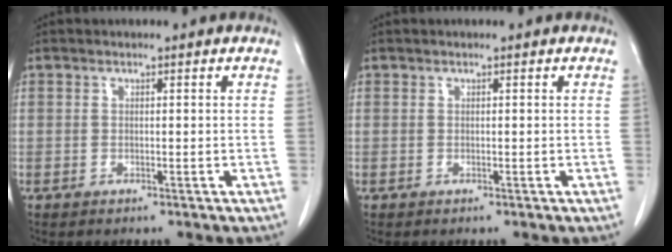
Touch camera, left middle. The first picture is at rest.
{"total": 0.0}